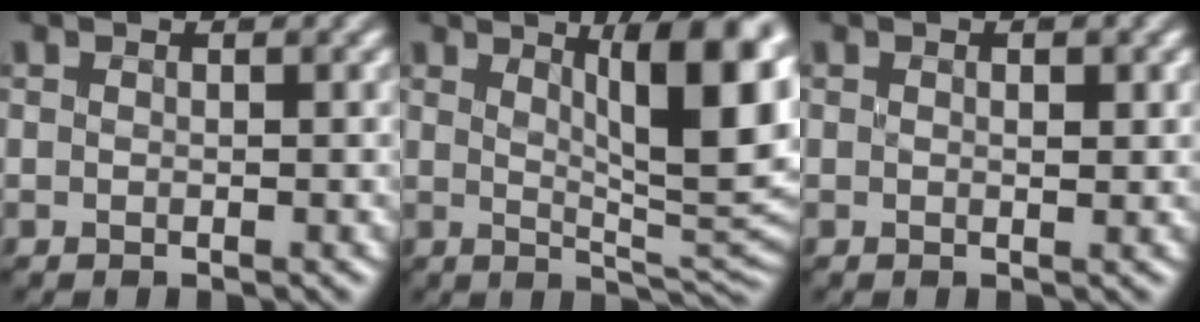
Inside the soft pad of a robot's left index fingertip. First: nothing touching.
{"total": 11.2, "force": [3.5, 3.2, 10.1], "torque": [-0.106, 0.007, 0.052]}
{"total": 0.7, "force": [0.2, 0.0, 0.7], "torque": [-0.015, 0.001, 0.009]}